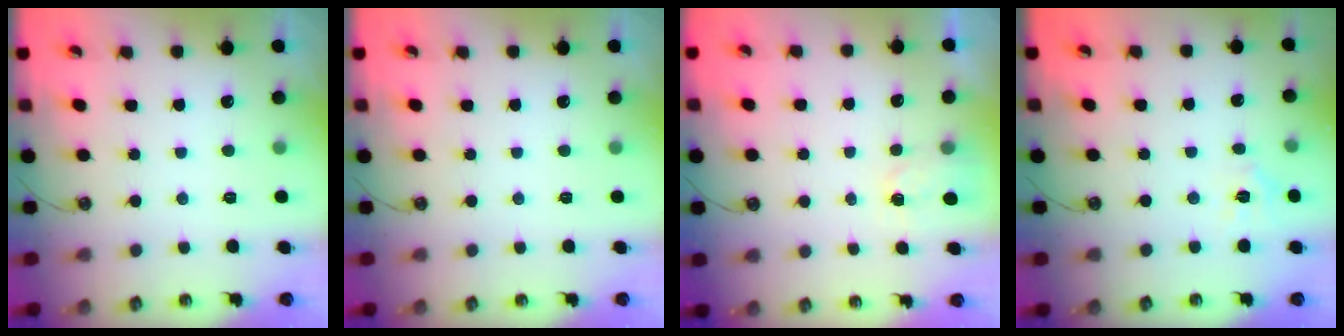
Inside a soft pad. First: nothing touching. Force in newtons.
{"total": 0.0}
{"total": 2.0, "press": 2.0, "slide": 0.4}
{"total": 3.4, "press": 3.4, "slide": 0.3}